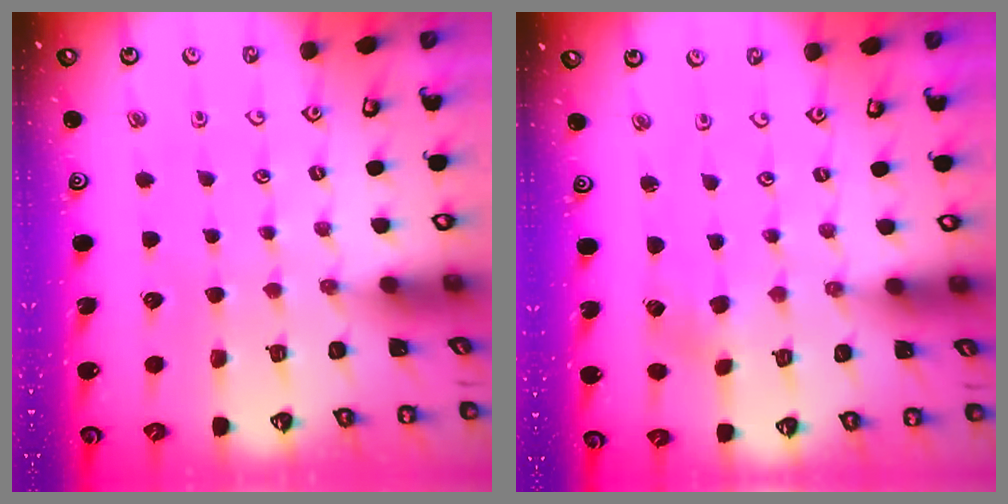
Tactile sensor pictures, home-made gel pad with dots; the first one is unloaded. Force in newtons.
{"total": 2.2, "press": 2.2, "slide": 0.2}